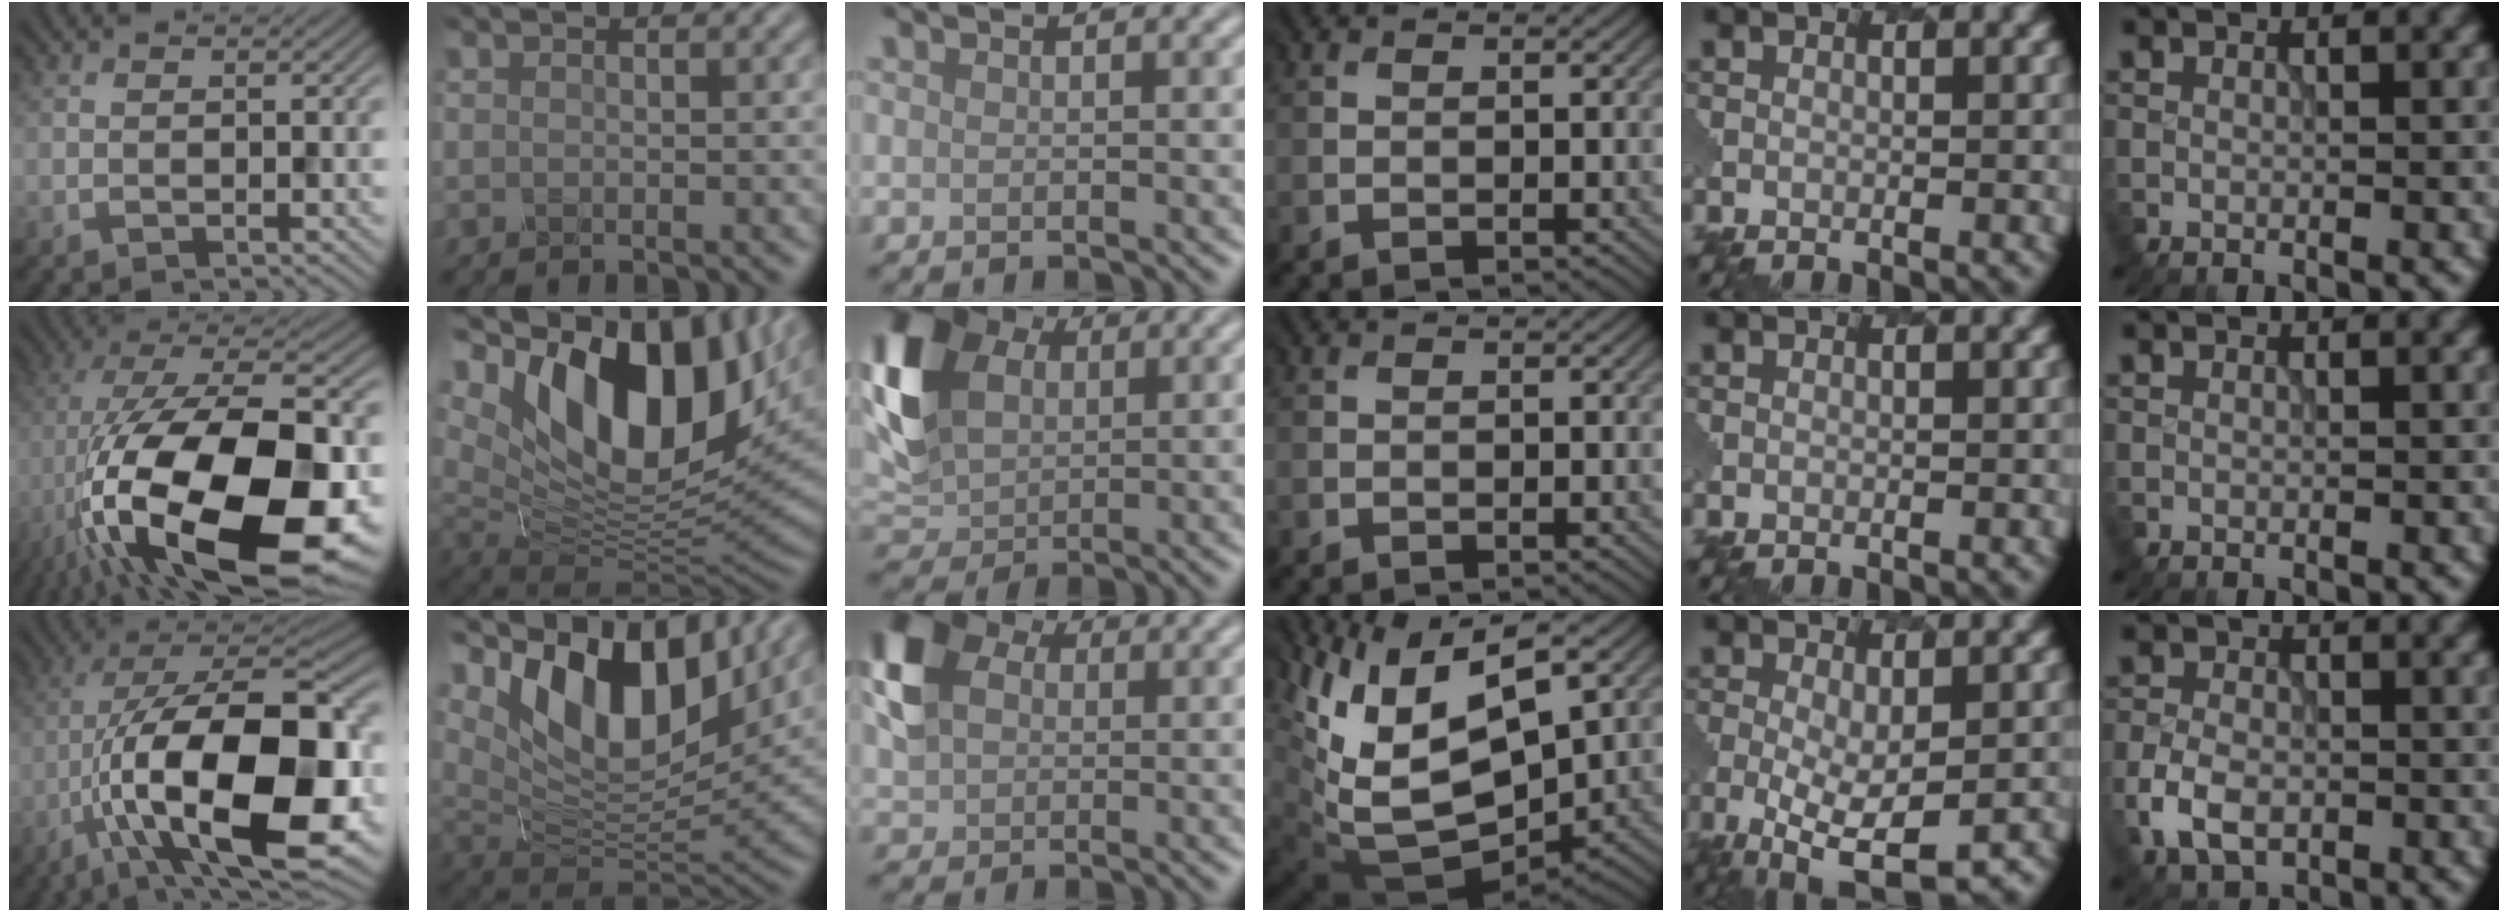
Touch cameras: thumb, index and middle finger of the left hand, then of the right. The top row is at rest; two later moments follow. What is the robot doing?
{"motion": "dispense", "object": "toothpaste"}